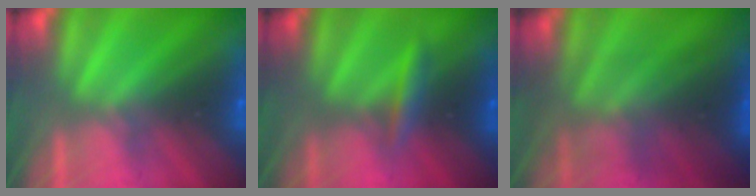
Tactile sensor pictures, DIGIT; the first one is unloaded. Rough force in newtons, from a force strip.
{"total": 2.4}
{"total": 4.5}